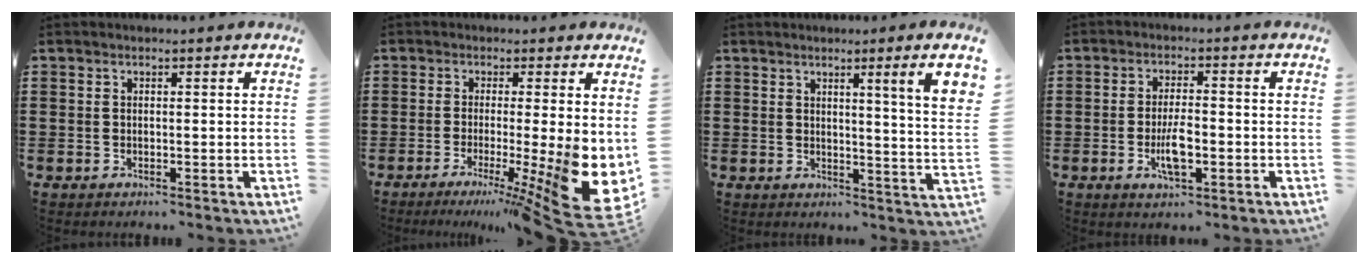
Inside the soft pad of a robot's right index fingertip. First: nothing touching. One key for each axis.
{"total": 8.7, "fx": -2.7, "fy": 2.0, "fz": 8.1, "tx": -0.104, "ty": -0.037, "tz": -0.043}
{"total": 4.8, "fx": 2.3, "fy": -0.9, "fz": 4.1, "tx": -0.072, "ty": -0.022, "tz": 0.030}
{"total": 5.0, "fx": -1.3, "fy": 1.6, "fz": 4.6, "tx": -0.091, "ty": 0.000, "tz": -0.026}